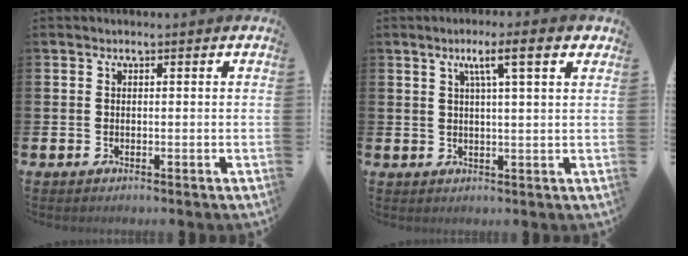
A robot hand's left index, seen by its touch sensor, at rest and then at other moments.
{"total": 5.7, "force": [3.0, 1.0, 4.8], "torque": [-0.075, -0.008, 0.042]}